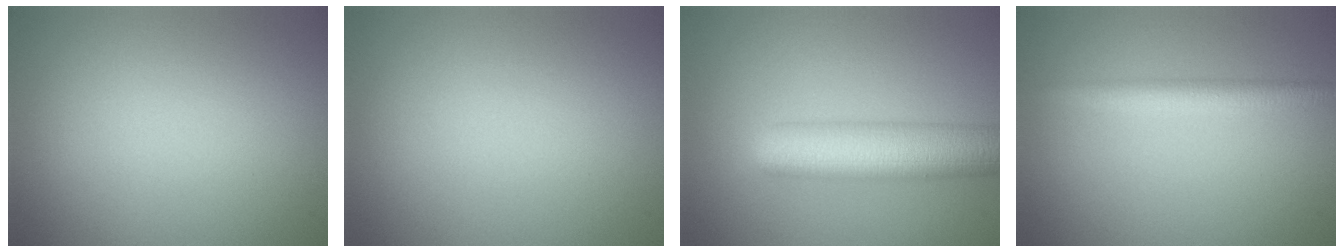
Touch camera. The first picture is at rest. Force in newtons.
{"total": 0.0}
{"total": 7.9, "press": 7.9, "slide": 0.2}
{"total": 2.7, "press": 2.7, "slide": 0.0}